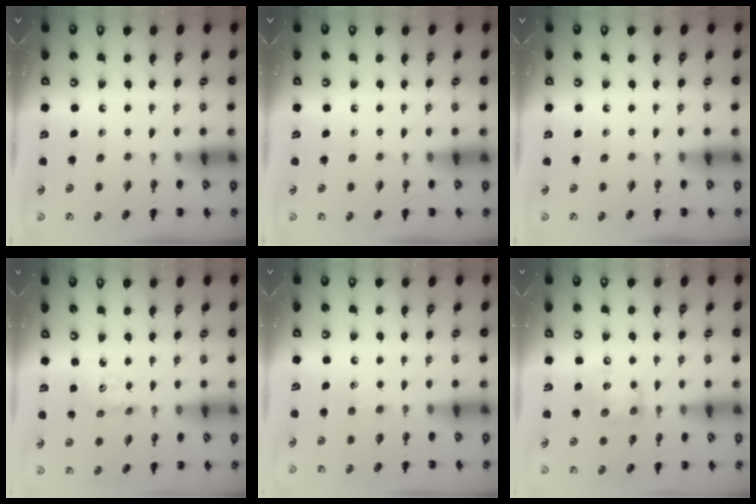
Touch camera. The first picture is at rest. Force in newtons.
{"total": 0.0}
{"total": 0.0}
{"total": 2.0, "press": 2.0, "slide": 0.2}
{"total": 4.6, "press": 4.4, "slide": 1.4}
{"total": 10.3, "press": 10.2, "slide": 0.8}